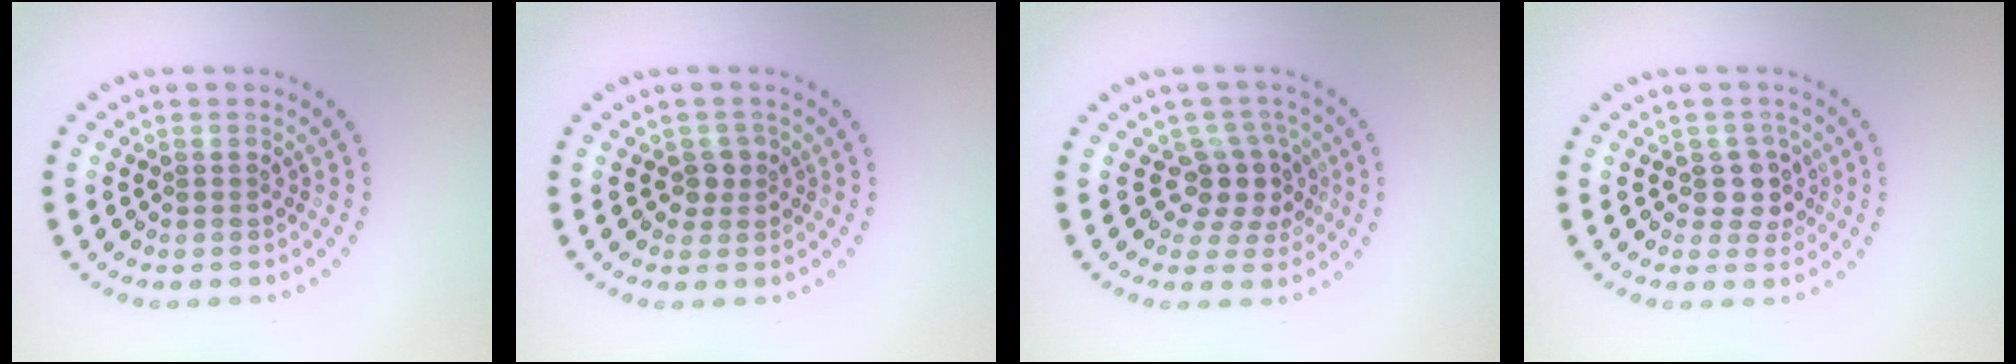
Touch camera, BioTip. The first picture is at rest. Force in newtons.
{"total": 1.4, "press": 1.1, "slide": 0.8}
{"total": 3.2, "press": 2.4, "slide": 2.2}
{"total": 2.4, "press": 2.0, "slide": 1.2}